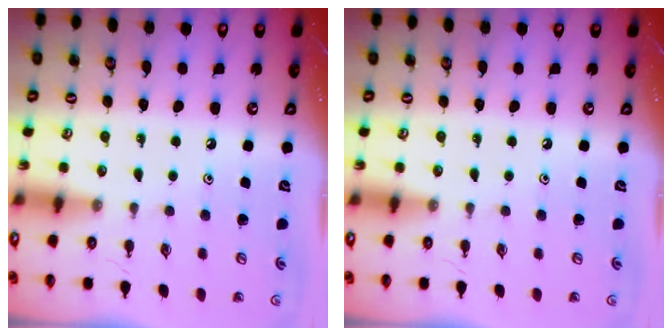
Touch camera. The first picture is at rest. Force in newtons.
{"total": 0.0}